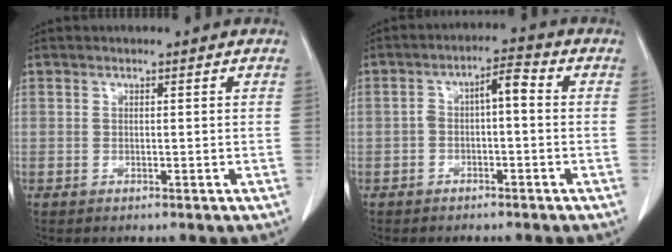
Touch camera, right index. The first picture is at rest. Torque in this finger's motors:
{"motor_torque": [0.10, 0.05, 0.05, 0.03]}